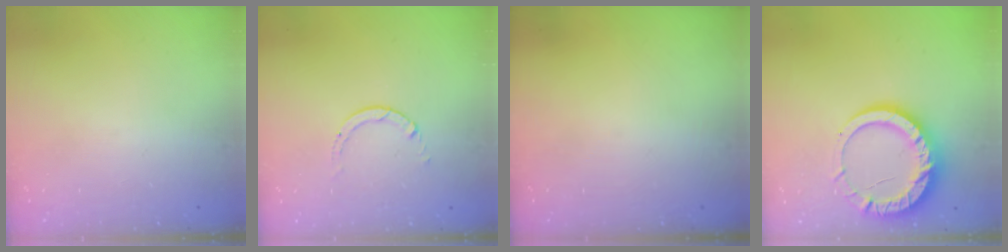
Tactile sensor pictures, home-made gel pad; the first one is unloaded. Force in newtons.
{"total": 0.9, "press": 0.9, "slide": 0.1}
{"total": 0.0}
{"total": 13.6, "press": 13.6, "slide": 1.2}